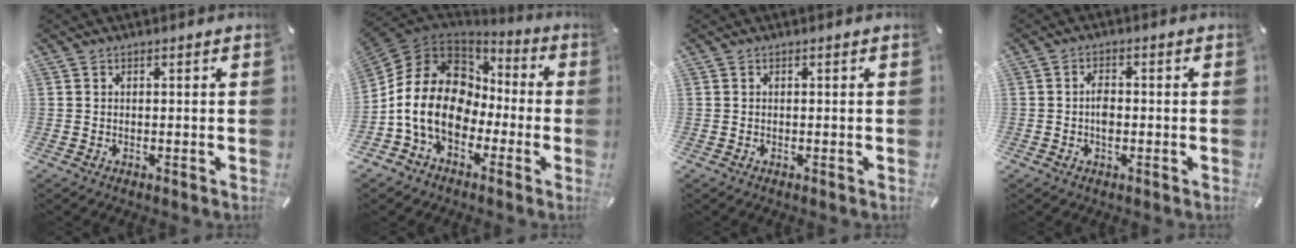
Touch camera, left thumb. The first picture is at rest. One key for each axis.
{"total": 17.6, "fx": -3.2, "fy": 13.8, "fz": 10.4, "tx": -0.233, "ty": 0.018, "tz": -0.059}
{"total": 0.0}
{"total": 3.1, "fx": -0.5, "fy": 1.8, "fz": 2.5, "tx": -0.047, "ty": 0.004, "tz": -0.009}